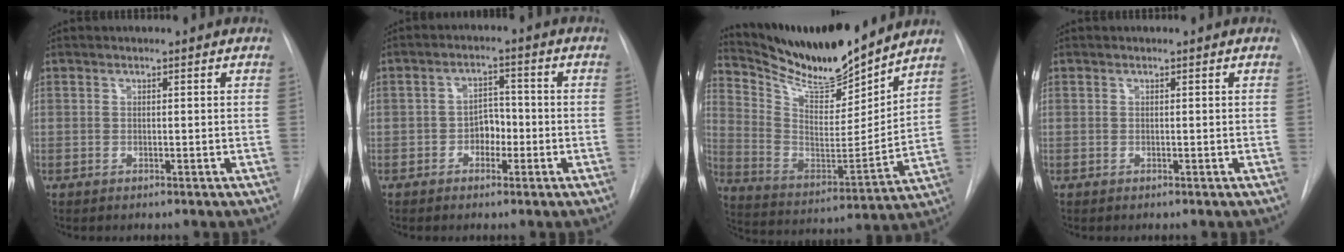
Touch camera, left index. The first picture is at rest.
{"total": 3.7, "force": [-1.4, 2.5, 2.3], "torque": [-0.032, 0.009, -0.028]}
{"total": 17.4, "force": [16.0, 2.1, 6.5], "torque": [-0.130, -0.026, 0.282]}
{"total": 0.0}